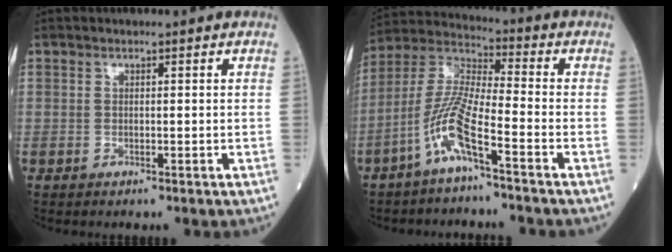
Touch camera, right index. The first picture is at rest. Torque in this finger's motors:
{"motor_torque": [1.03, -0.76, 0.27, 0.08]}